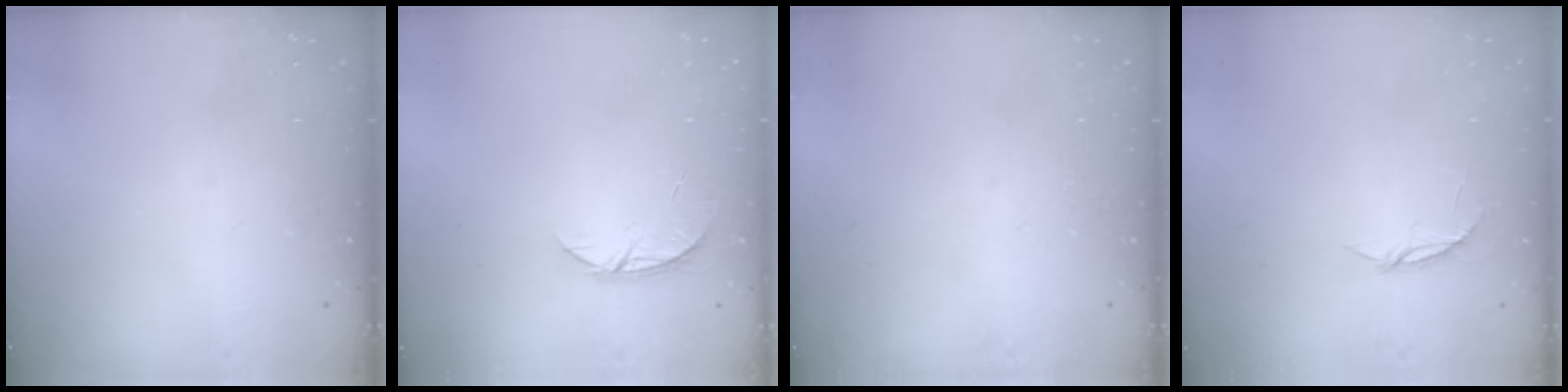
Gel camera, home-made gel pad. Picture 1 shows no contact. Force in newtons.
{"total": 4.6, "press": 4.6, "slide": 0.5}
{"total": 0.0}
{"total": 3.3, "press": 3.3, "slide": 0.3}